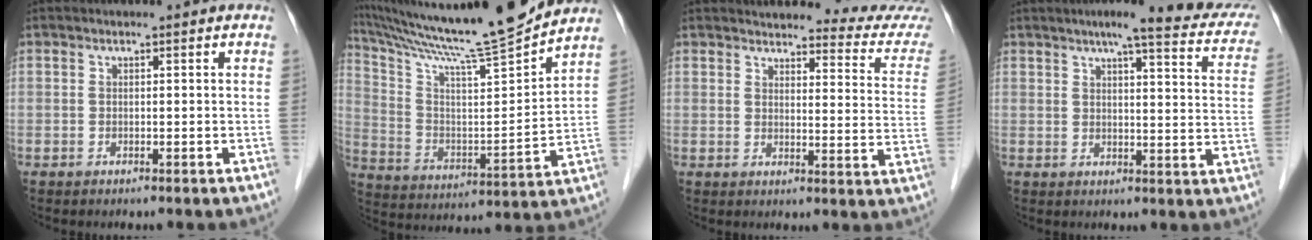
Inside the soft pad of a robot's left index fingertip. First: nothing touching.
{"total": 19.2, "force": [17.5, -2.1, 7.6], "torque": [-0.144, -0.039, 0.285]}
{"total": 13.0, "force": [12.8, 0.5, 2.2], "torque": [-0.009, -0.074, 0.122]}
{"total": 19.1, "force": [15.6, 2.2, 10.8], "torque": [-0.125, -0.004, 0.169]}